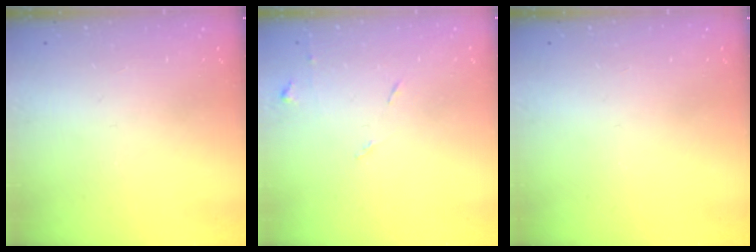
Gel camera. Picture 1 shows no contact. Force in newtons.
{"total": 5.3, "press": 5.2, "slide": 0.7}
{"total": 0.0}